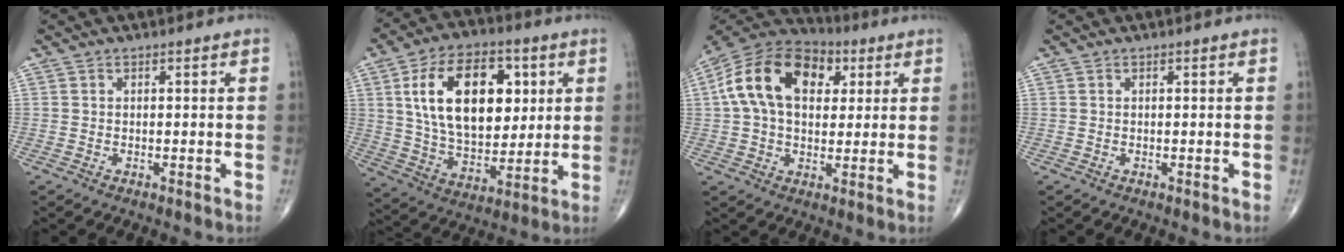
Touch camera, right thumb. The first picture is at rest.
{"total": 21.6, "force": [5.6, 12.8, 16.5], "torque": [-0.239, -0.012, 0.099]}
{"total": 18.8, "force": [4.8, 12.2, 13.5], "torque": [-0.231, 0.016, 0.073]}
{"total": 0.0}